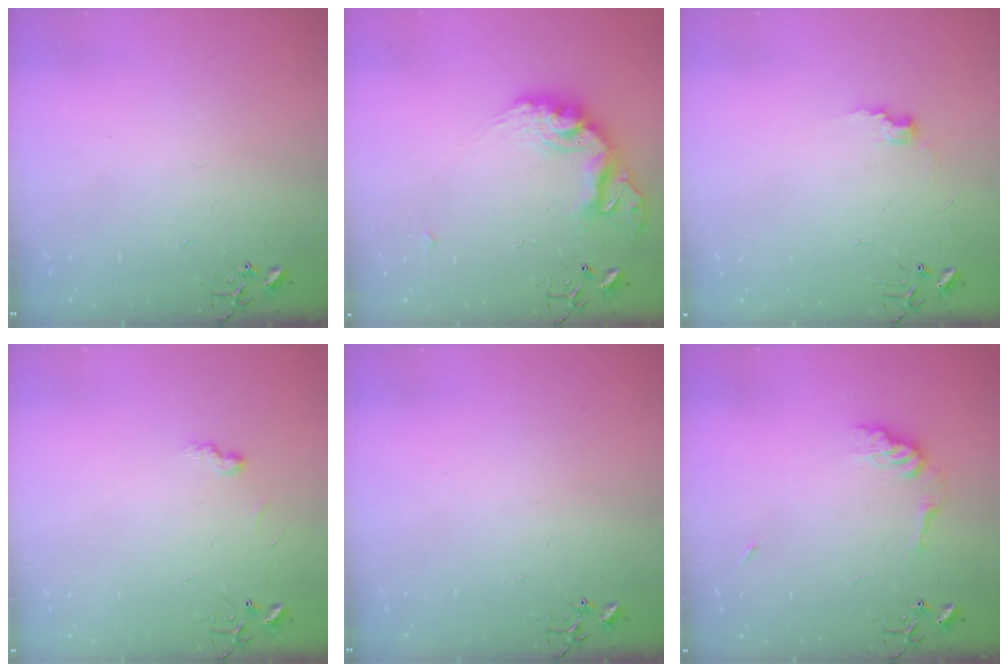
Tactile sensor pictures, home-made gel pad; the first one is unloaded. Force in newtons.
{"total": 19.3, "press": 19.2, "slide": 1.2}
{"total": 7.9, "press": 7.9, "slide": 0.7}
{"total": 5.3, "press": 5.2, "slide": 0.7}
{"total": 0.0}
{"total": 9.3, "press": 9.3, "slide": 0.4}